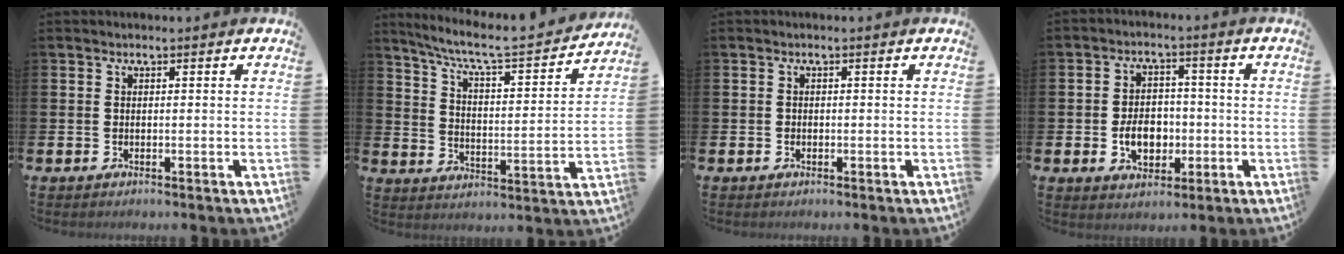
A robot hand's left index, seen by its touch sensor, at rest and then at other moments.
{"total": 7.4, "force": [6.6, 0.8, 3.3], "torque": [-0.080, -0.052, 0.104]}
{"total": 0.5, "force": [-0.3, 0.5, 0.1], "torque": [-0.008, 0.006, -0.006]}
{"total": 5.5, "force": [-1.3, 4.0, 3.5], "torque": [-0.050, 0.004, -0.030]}